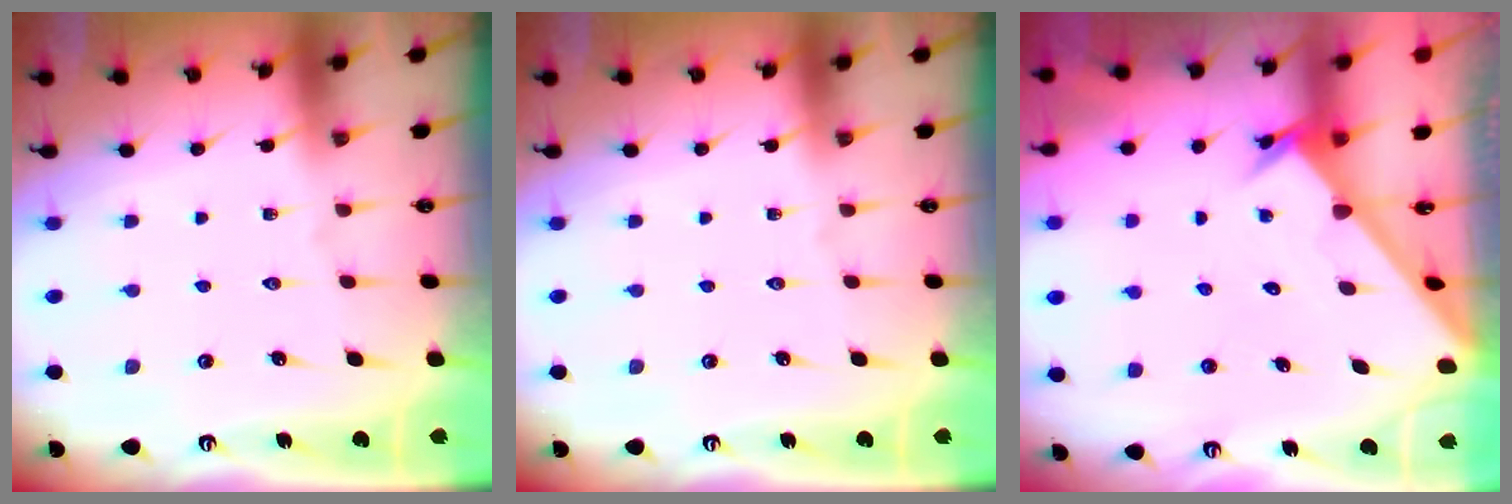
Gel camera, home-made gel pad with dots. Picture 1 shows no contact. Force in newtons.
{"total": 0.0}
{"total": 2.5, "press": 2.5, "slide": 0.2}